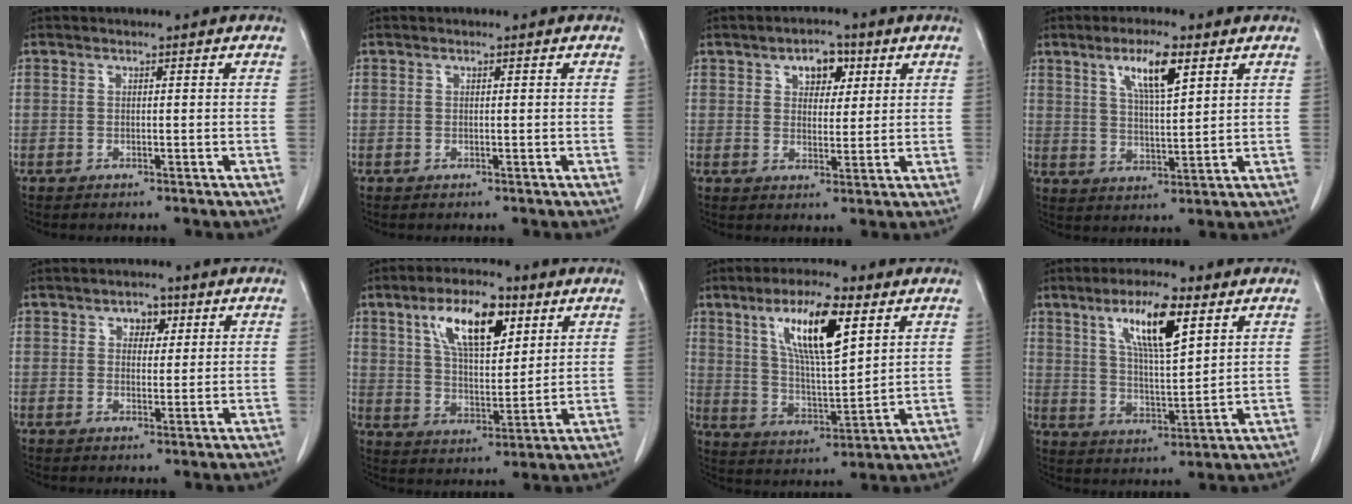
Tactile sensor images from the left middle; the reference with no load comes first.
{"total": 0.0}
{"total": 5.2, "force": [2.5, 3.0, 3.4], "torque": [-0.045, 0.012, 0.038]}
{"total": 7.7, "force": [4.0, 1.4, 6.4], "torque": [-0.118, -0.001, 0.072]}
{"total": 3.2, "force": [1.5, 2.1, 2.0], "torque": [-0.026, 0.007, 0.023]}
{"total": 12.3, "force": [6.0, 4.7, 9.6], "torque": [-0.167, 0.012, 0.110]}
{"total": 13.4, "force": [6.3, 2.7, 11.5], "torque": [-0.211, 0.003, 0.117]}
{"total": 11.3, "force": [5.7, 2.1, 9.5], "torque": [-0.172, 0.002, 0.103]}